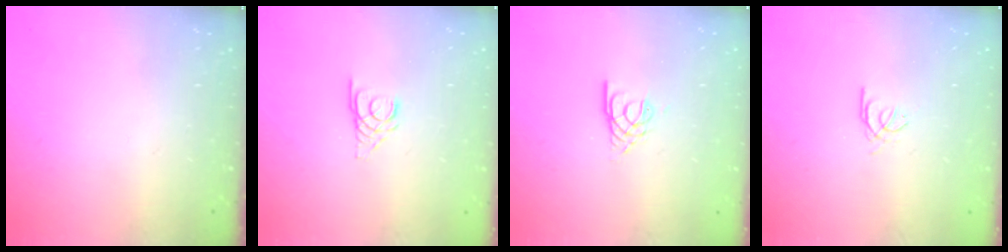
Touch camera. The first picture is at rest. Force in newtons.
{"total": 2.7, "press": 2.7, "slide": 0.3}
{"total": 3.5, "press": 3.5, "slide": 0.4}
{"total": 0.7, "press": 0.6, "slide": 0.4}